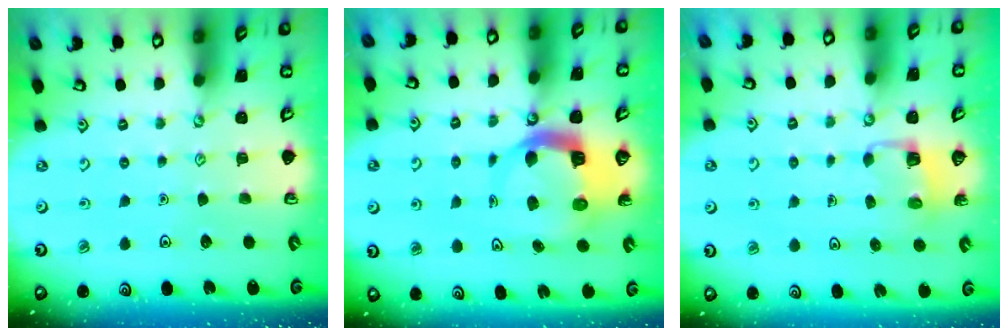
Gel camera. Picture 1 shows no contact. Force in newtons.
{"total": 8.1, "press": 8.0, "slide": 0.9}
{"total": 3.3, "press": 3.3, "slide": 0.2}